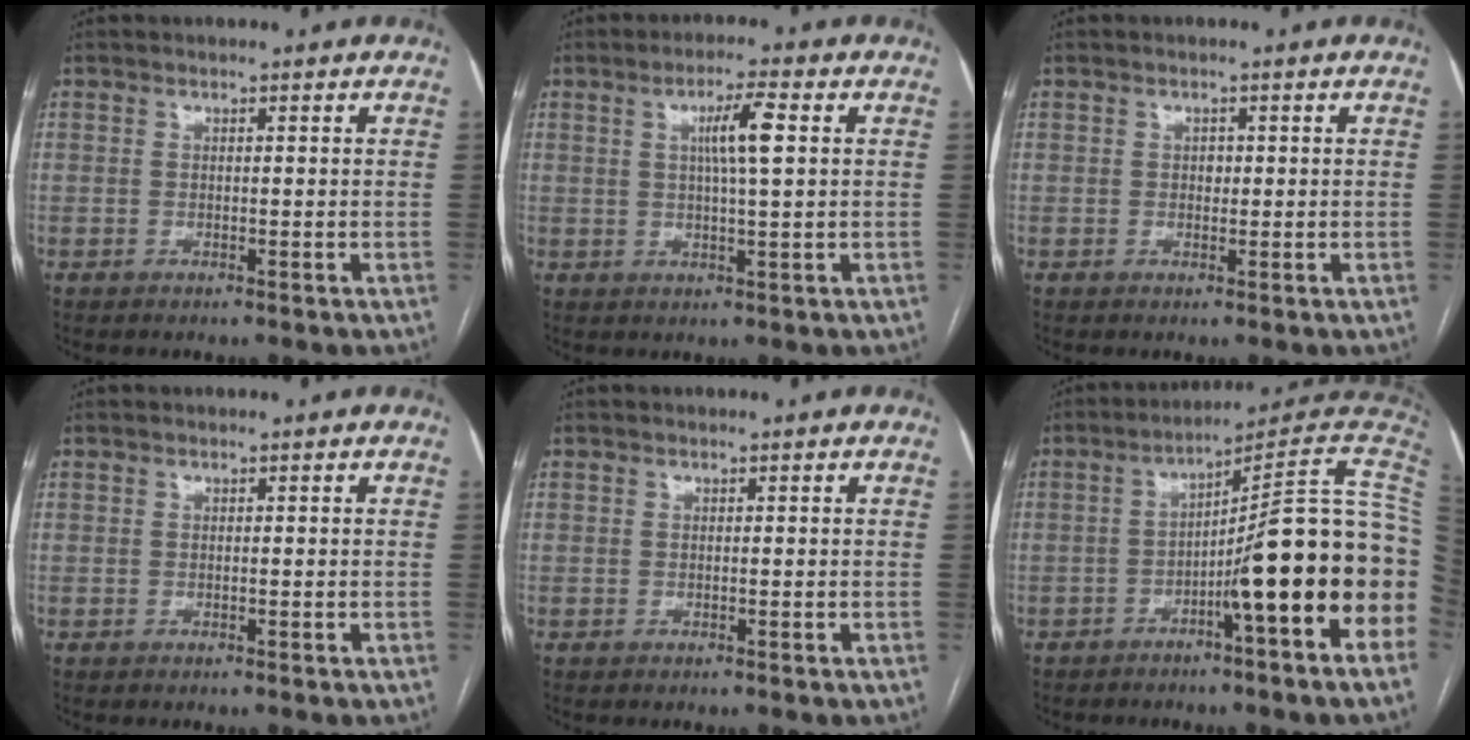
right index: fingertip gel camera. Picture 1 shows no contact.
{"total": 5.8, "force": [1.4, 0.1, 5.6], "torque": [-0.100, 0.002, 0.024]}
{"total": 1.0, "force": [0.1, 0.8, 0.7], "torque": [-0.007, 0.003, 0.000]}
{"total": 0.0}
{"total": 0.0}
{"total": 17.0, "force": [-3.6, -0.7, 16.6], "torque": [-0.169, 0.032, -0.057]}